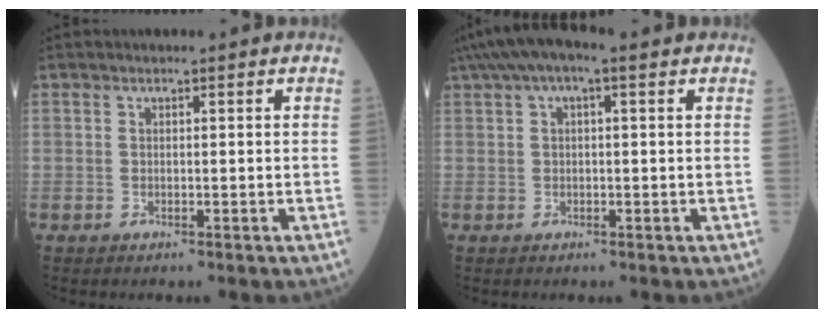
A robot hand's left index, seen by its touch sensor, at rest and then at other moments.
{"total": 6.2, "force": [3.4, 1.7, 4.8], "torque": [-0.094, 0.047, 0.053]}